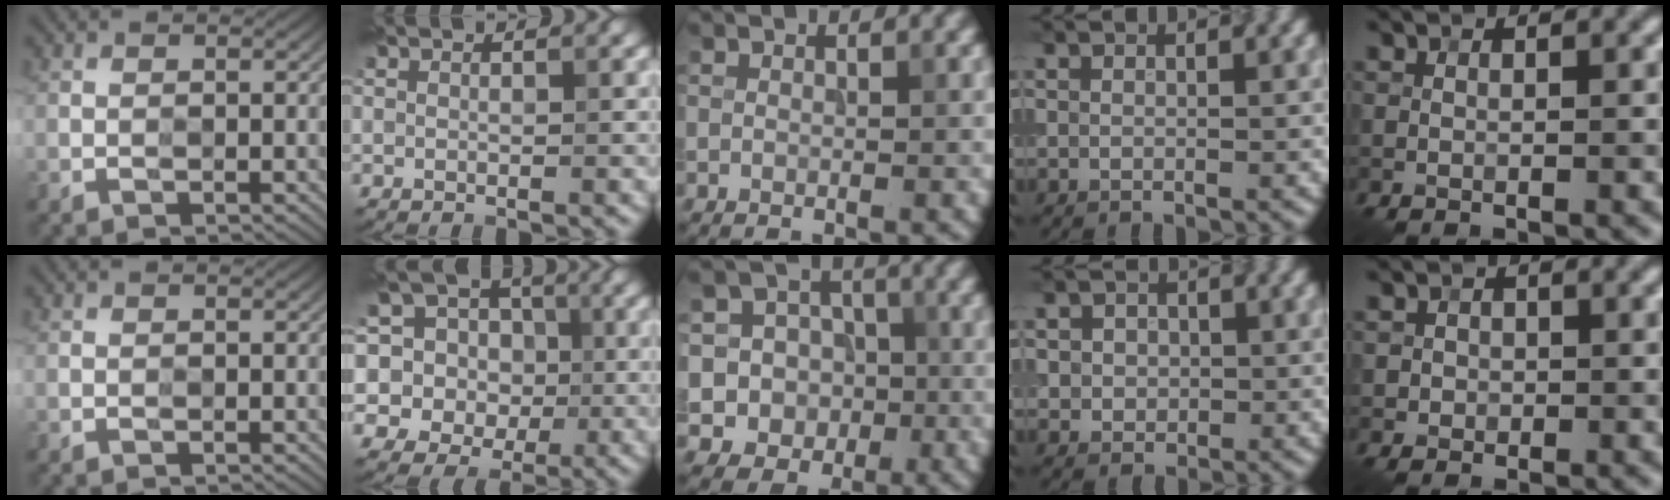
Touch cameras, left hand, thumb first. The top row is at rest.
{"index": {"total": 13.2, "force": [3.3, 11.5, 5.4], "torque": [-0.143, 0.048, 0.032]}, "middle": {"total": 8.0, "force": [-1.6, 7.6, 2.0], "torque": [-0.031, 0.017, -0.053]}, "ring": {"total": 2.3, "force": [0.1, 2.0, 1.0], "torque": [-0.009, 0.002, -0.004]}, "little": {"total": 1.1, "force": [-0.1, 1.1, 0.1], "torque": [0.005, -0.004, -0.001]}}